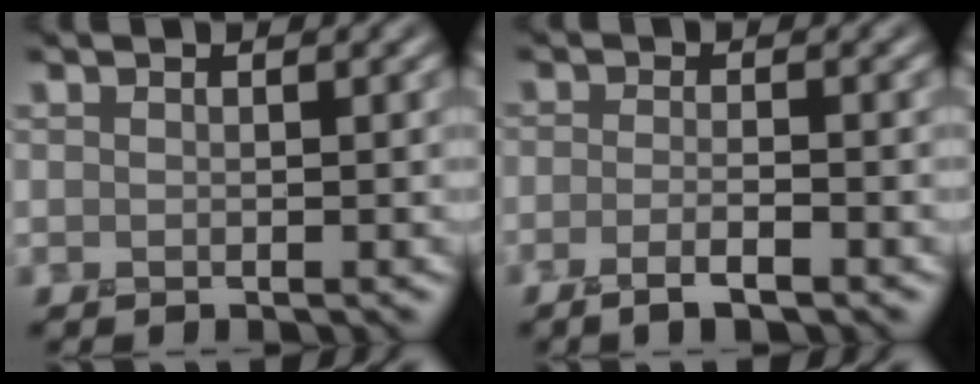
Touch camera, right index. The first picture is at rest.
{"total": 2.2, "force": [-1.5, 0.4, 1.6], "torque": [-0.030, 0.004, -0.036]}